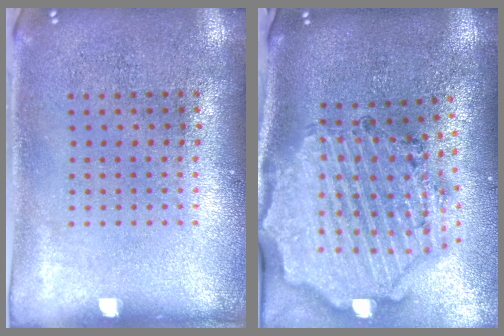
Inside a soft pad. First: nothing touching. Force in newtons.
{"total": 3.0, "press": 2.7, "slide": 1.3}